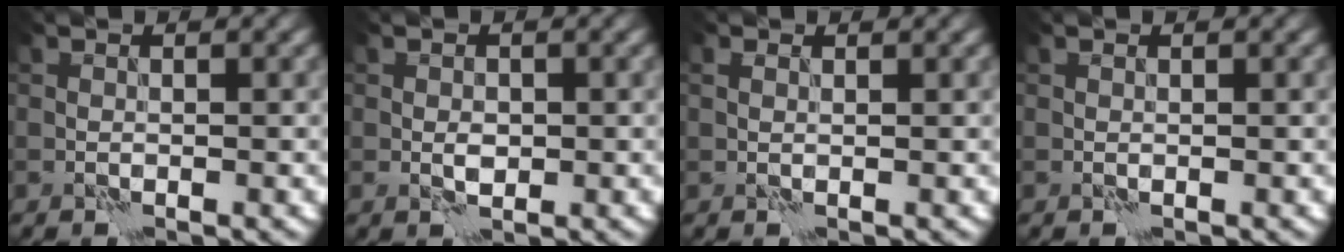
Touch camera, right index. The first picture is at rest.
{"total": 1.0, "force": [-0.1, 0.6, 0.8], "torque": [-0.015, 0.003, -0.002]}
{"total": 0.8, "force": [0.4, 0.5, 0.5], "torque": [-0.012, 0.002, 0.006]}
{"total": 0.0}